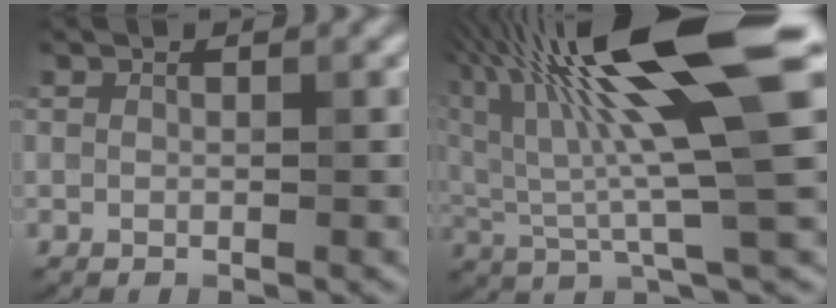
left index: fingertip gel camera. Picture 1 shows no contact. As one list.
[{"total": 13.9, "force": [5.4, 2.3, 12.7], "torque": [-0.224, 0.024, 0.093]}]